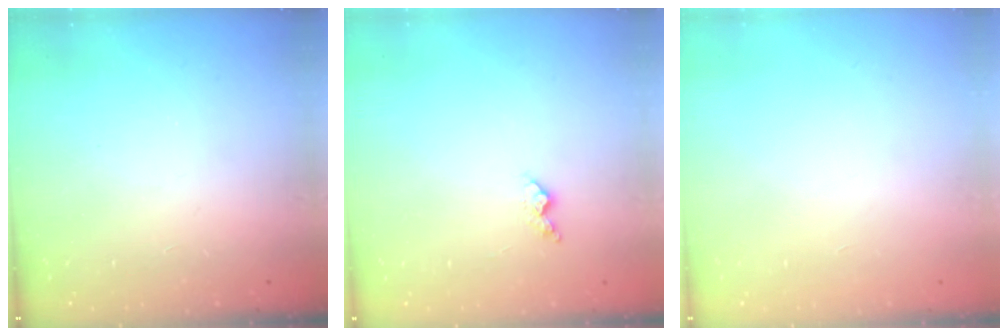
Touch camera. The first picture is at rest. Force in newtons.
{"total": 3.3, "press": 3.3, "slide": 0.4}
{"total": 0.0}